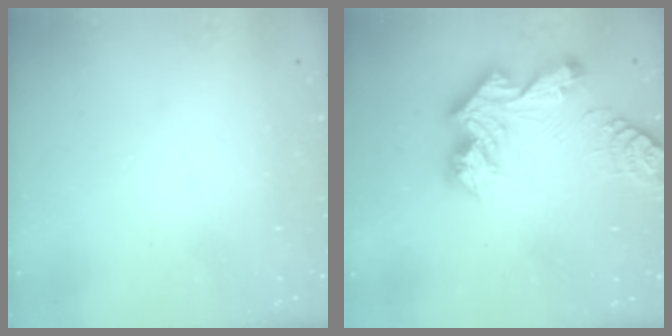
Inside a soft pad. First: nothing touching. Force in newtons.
{"total": 13.8, "press": 13.7, "slide": 1.2}